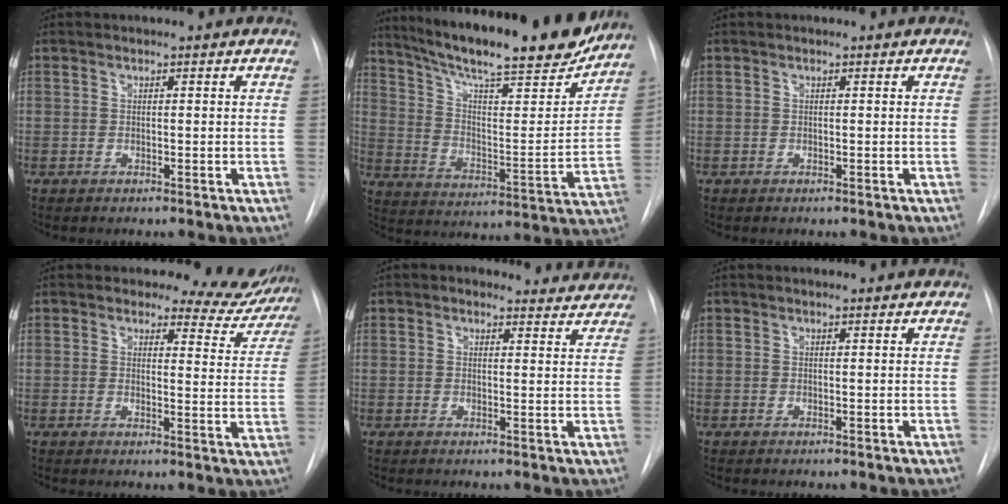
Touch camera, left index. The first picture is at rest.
{"total": 24.8, "force": [21.2, 3.2, 12.5], "torque": [-0.207, -0.038, 0.305]}
{"total": 0.0}
{"total": 8.7, "force": [8.2, 2.7, 0.1], "torque": [0.028, -0.045, 0.072]}
{"total": 4.5, "force": [4.2, 1.7, 0.0], "torque": [0.013, -0.010, 0.029]}
{"total": 1.3, "force": [1.3, 0.1, 0.1], "torque": [-0.011, 0.001, 0.012]}